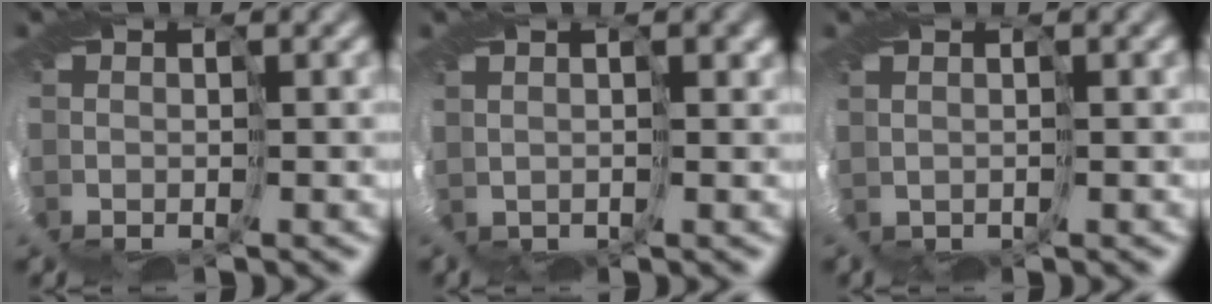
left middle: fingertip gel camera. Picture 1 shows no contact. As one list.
[{"total": 1.6, "force": [0.9, 0.8, 0.9], "torque": [-0.011, 0.013, 0.023]}, {"total": 0.6, "force": [0.0, -0.5, -0.4], "torque": [0.011, 0.006, 0.008]}]